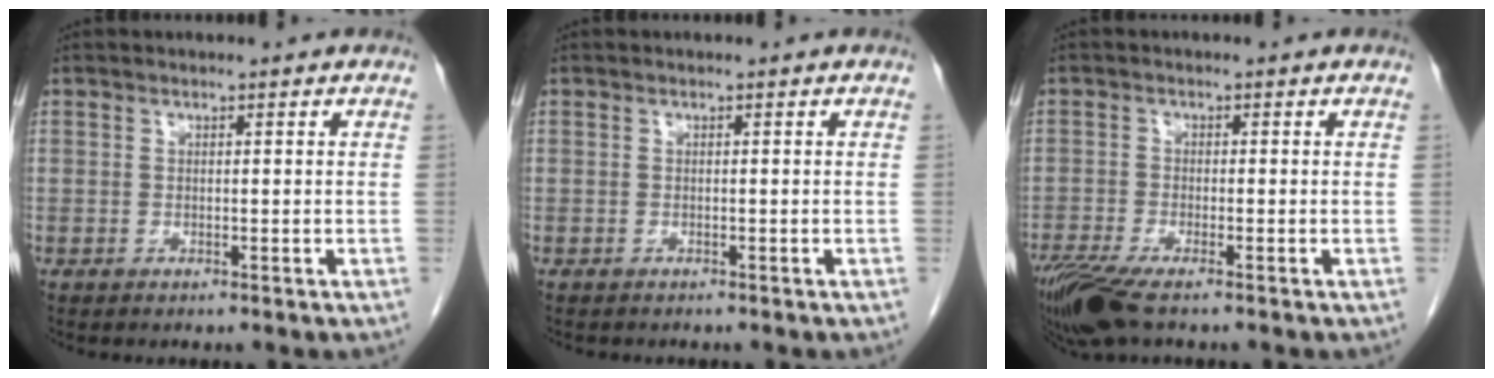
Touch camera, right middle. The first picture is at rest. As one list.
[{"total": 1.1, "force": [-1.0, 0.3, 0.4], "torque": [-0.016, -0.005, -0.011]}, {"total": 6.9, "force": [-5.0, 1.2, 4.5], "torque": [-0.088, -0.019, -0.094]}]